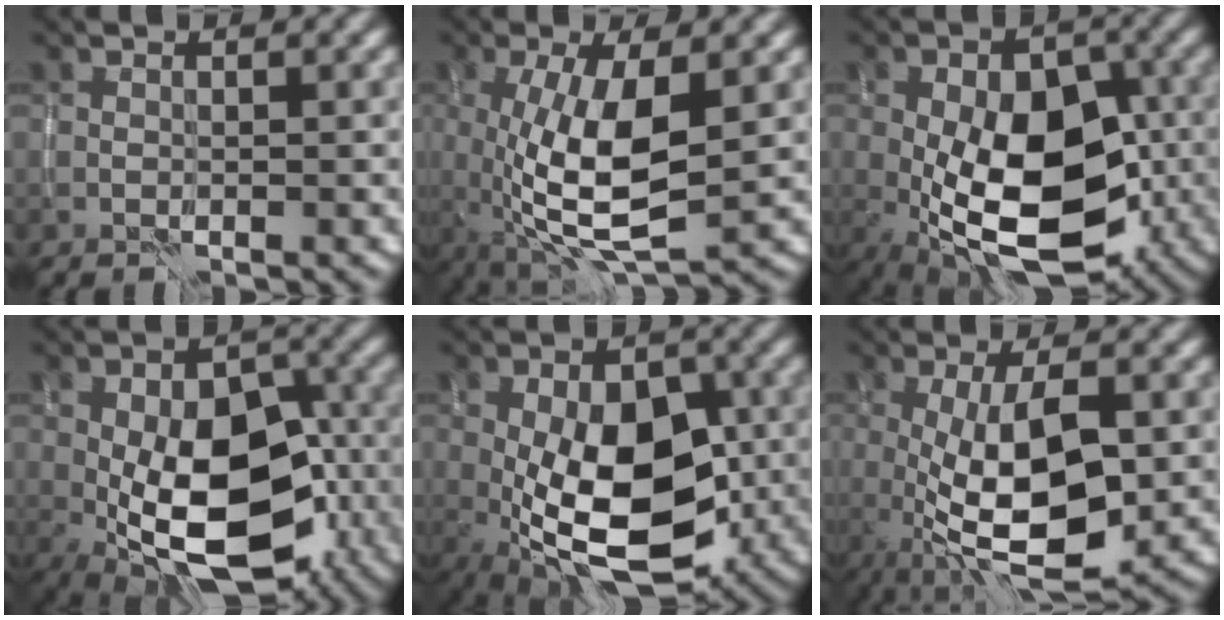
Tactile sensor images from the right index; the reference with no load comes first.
{"total": 8.6, "force": [-0.4, 3.0, 8.0], "torque": [-0.167, -0.014, -0.004]}
{"total": 13.0, "force": [-3.0, 7.3, 10.3], "torque": [-0.185, -0.013, -0.050]}
{"total": 14.2, "force": [-3.5, 8.3, 11.0], "torque": [-0.177, -0.022, -0.043]}
{"total": 11.7, "force": [-2.4, 6.5, 9.4], "torque": [-0.174, -0.015, -0.039]}
{"total": 10.1, "force": [-1.4, 3.8, 9.2], "torque": [-0.175, -0.011, -0.021]}